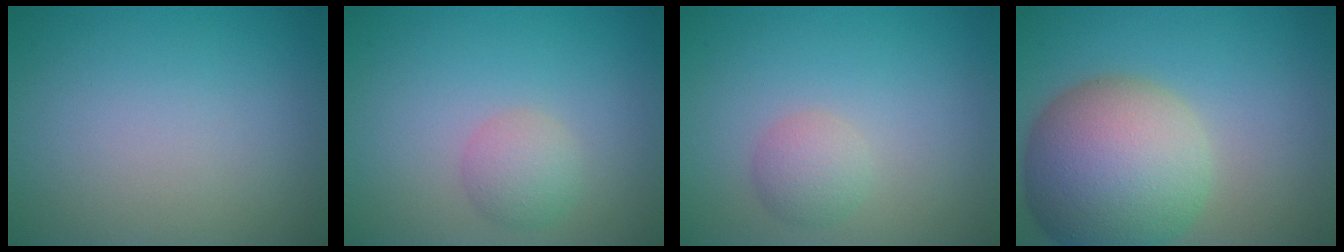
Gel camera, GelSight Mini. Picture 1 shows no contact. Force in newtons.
{"total": 2.2, "press": 2.2, "slide": 0.1}
{"total": 2.1, "press": 2.1, "slide": 0.1}
{"total": 11.7, "press": 11.7, "slide": 0.6}